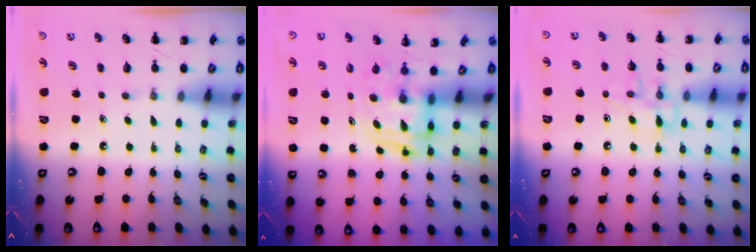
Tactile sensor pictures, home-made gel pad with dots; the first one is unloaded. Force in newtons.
{"total": 2.7, "press": 2.7, "slide": 0.2}
{"total": 9.4, "press": 9.4, "slide": 0.3}